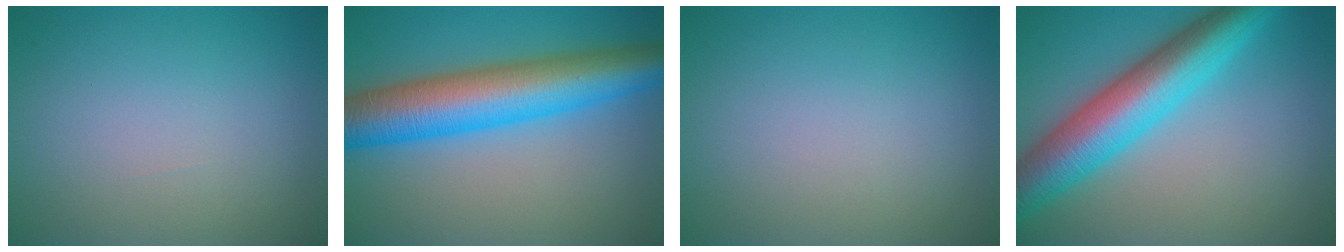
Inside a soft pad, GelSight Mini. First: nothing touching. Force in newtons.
{"total": 10.3, "press": 10.3, "slide": 0.1}
{"total": 0.0}
{"total": 9.0, "press": 9.0, "slide": 0.0}